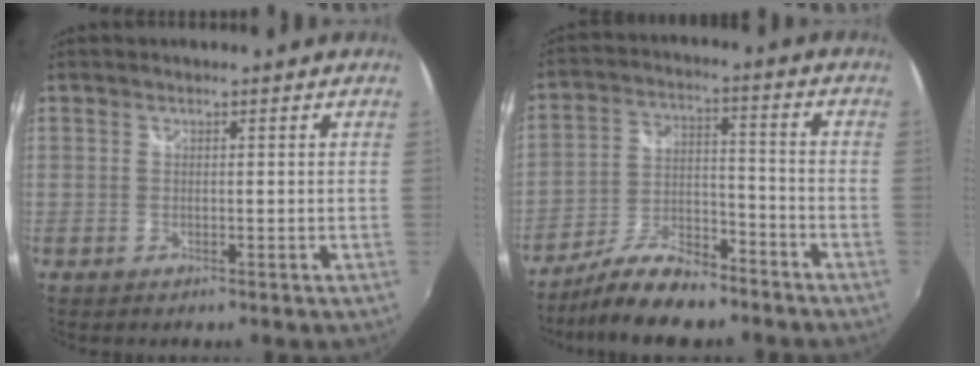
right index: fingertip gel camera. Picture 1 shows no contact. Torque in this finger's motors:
{"motor_torque": [0.01, -0.15, -0.01, -0.11]}